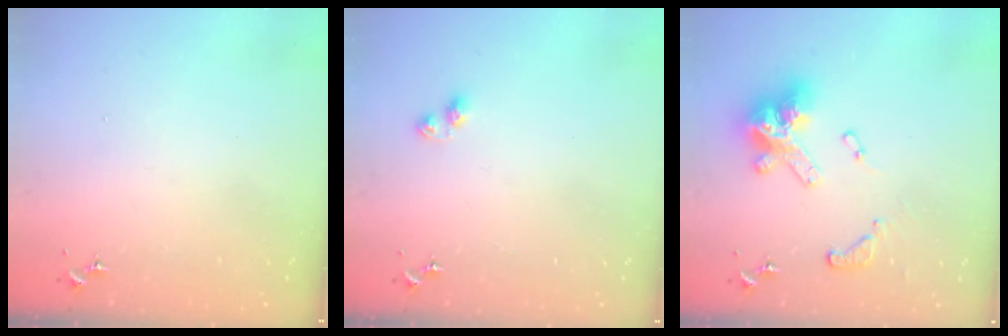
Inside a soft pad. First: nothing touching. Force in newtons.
{"total": 5.7, "press": 5.7, "slide": 0.3}
{"total": 16.9, "press": 16.8, "slide": 1.8}